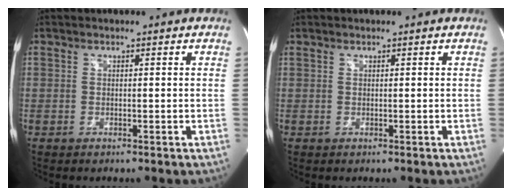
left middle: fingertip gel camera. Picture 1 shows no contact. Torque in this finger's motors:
{"motor_torque": [1.10, -1.04, 0.56, 0.12]}